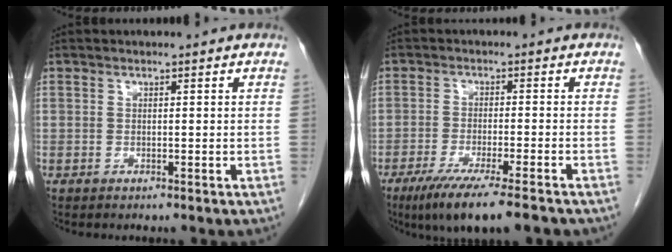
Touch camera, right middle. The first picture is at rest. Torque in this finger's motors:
{"motor_torque": [0.84, -0.66, 0.26, 0.10]}